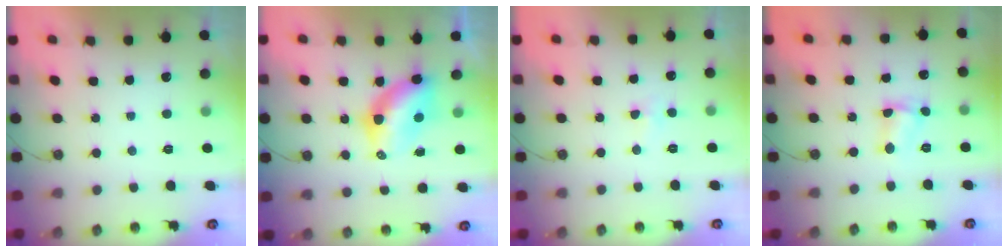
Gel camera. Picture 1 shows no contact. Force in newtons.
{"total": 7.4, "press": 7.4, "slide": 0.6}
{"total": 3.6, "press": 3.5, "slide": 0.9}
{"total": 3.4, "press": 3.4, "slide": 0.2}